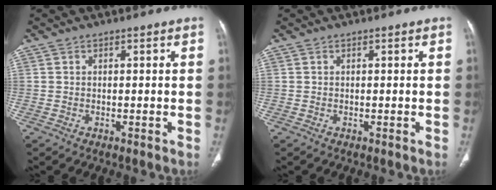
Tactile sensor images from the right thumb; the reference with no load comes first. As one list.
[{"total": 0.0}]